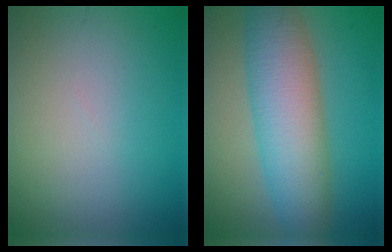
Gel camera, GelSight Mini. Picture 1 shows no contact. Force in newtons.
{"total": 8.3, "press": 8.3, "slide": 0.1}